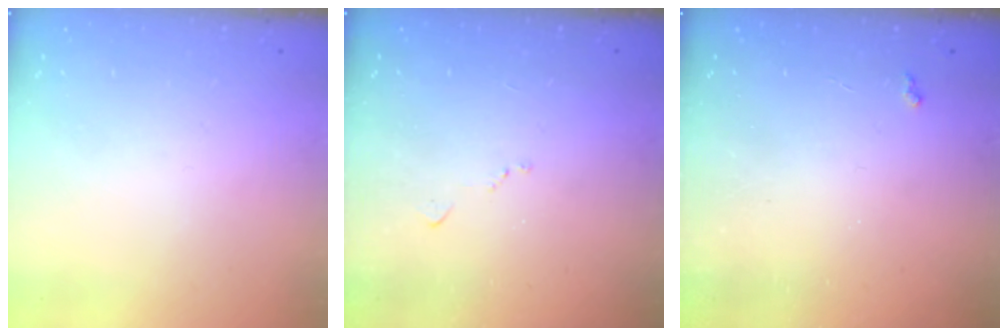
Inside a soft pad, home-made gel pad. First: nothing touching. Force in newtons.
{"total": 7.2, "press": 7.2, "slide": 0.9}
{"total": 2.5, "press": 2.4, "slide": 0.4}